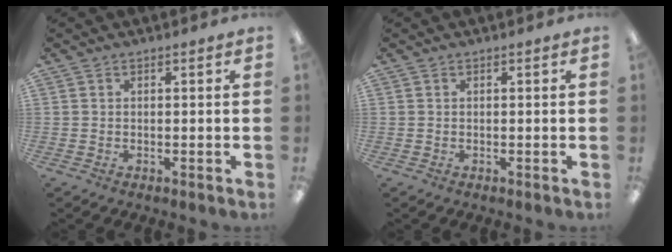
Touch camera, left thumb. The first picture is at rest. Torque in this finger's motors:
{"motor_torque": [-0.03, 0.01, 0.04, -0.02, 0.00]}